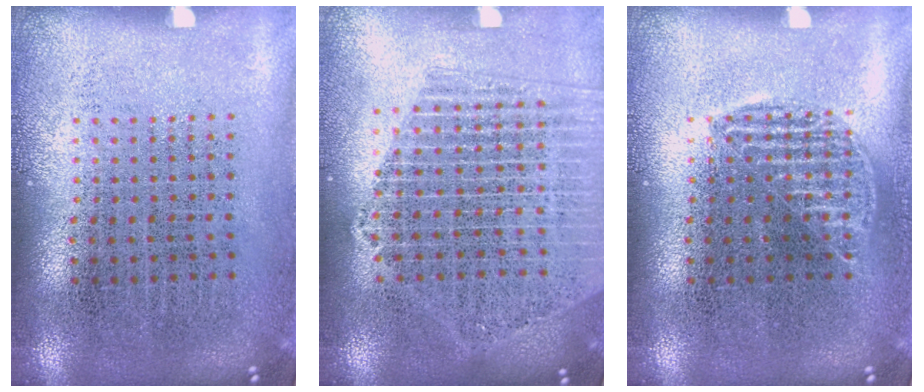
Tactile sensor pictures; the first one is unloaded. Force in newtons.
{"total": 2.1, "press": 1.9, "slide": 0.9}
{"total": 1.2, "press": 1.2, "slide": 0.2}